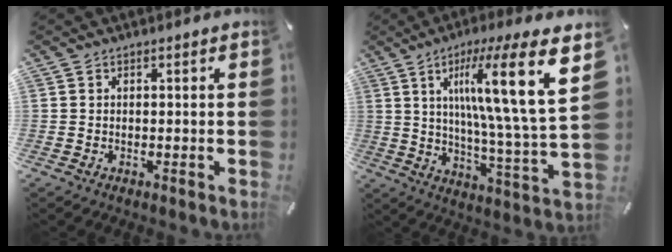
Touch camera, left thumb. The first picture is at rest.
{"total": 22.3, "force": [9.2, 3.6, 20.0], "torque": [-0.314, -0.052, 0.127]}